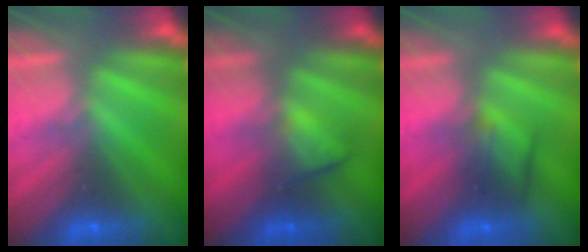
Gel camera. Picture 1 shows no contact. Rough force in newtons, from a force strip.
{"total": 2.0}
{"total": 2.4}